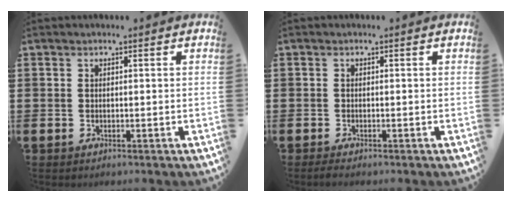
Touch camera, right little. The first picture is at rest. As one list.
[{"total": 0.6, "force": [-0.4, 0.1, 0.5], "torque": [-0.008, -0.001, -0.008]}]